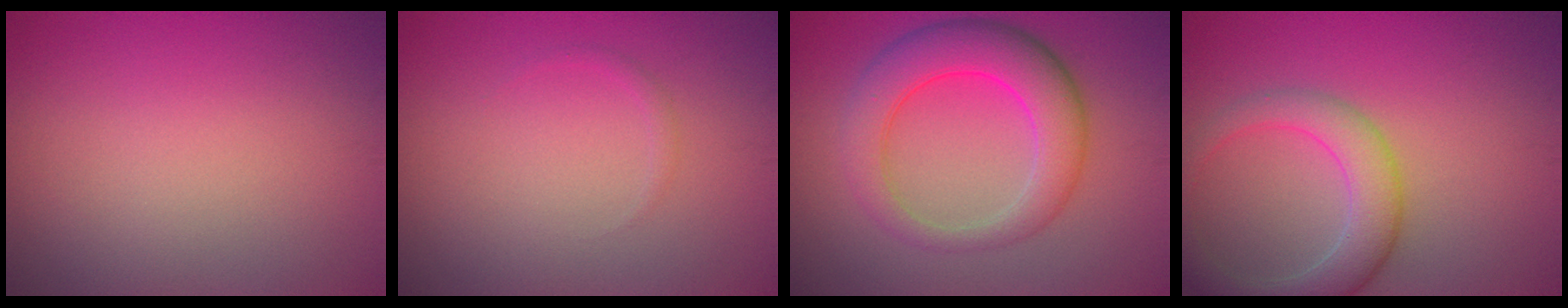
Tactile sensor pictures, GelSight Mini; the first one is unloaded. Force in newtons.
{"total": 0.6, "press": 0.6, "slide": 0.1}
{"total": 6.5, "press": 6.5, "slide": 0.2}
{"total": 4.7, "press": 4.7, "slide": 0.3}